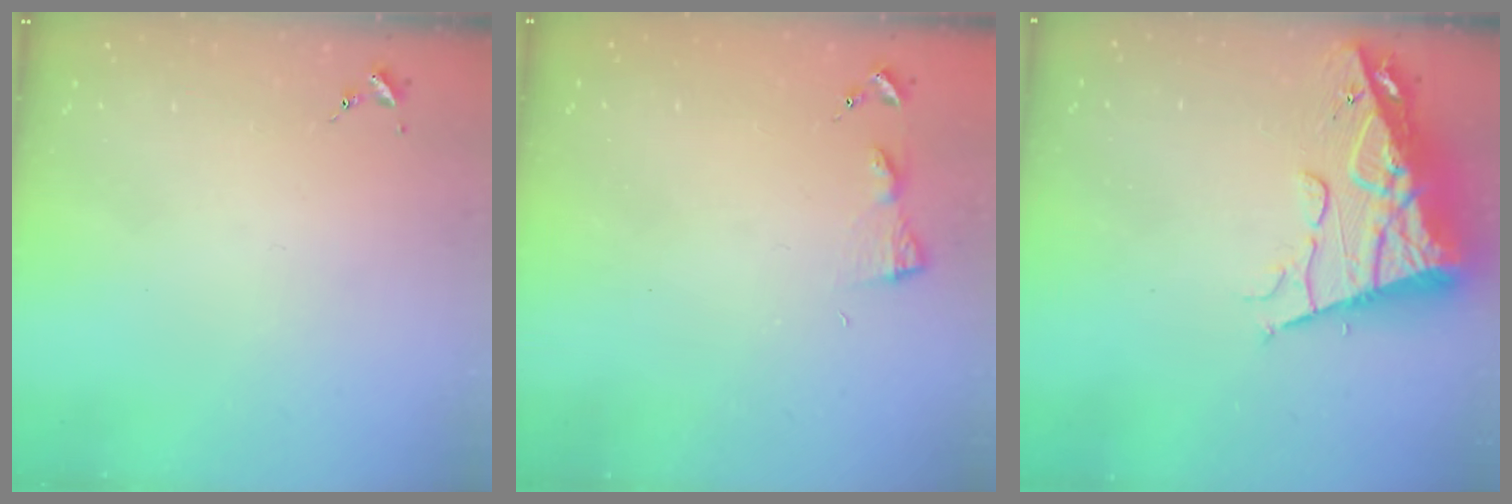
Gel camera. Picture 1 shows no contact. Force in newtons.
{"total": 4.2, "press": 4.2, "slide": 0.5}
{"total": 15.2, "press": 15.1, "slide": 1.8}